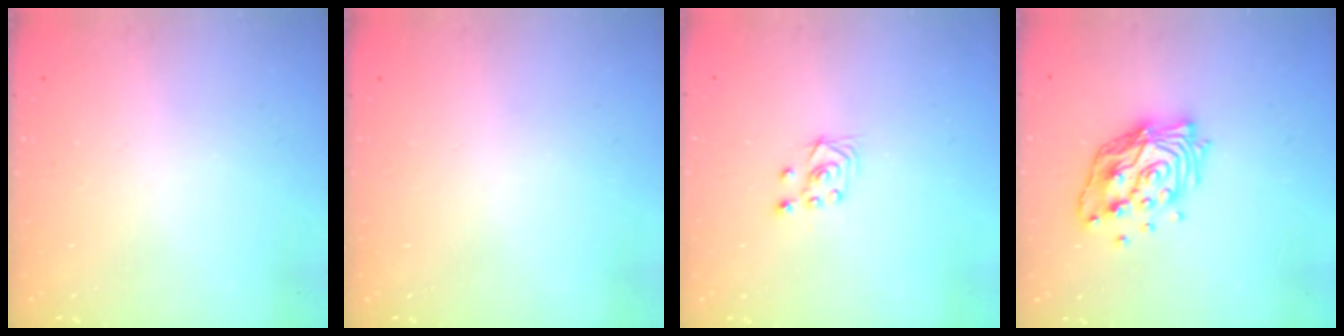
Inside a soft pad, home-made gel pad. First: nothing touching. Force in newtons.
{"total": 0.0}
{"total": 2.8, "press": 2.6, "slide": 1.1}
{"total": 14.3, "press": 14.2, "slide": 1.4}